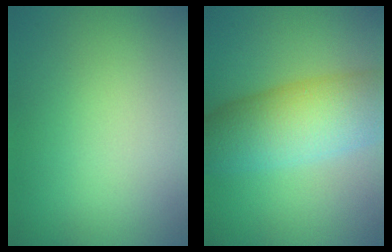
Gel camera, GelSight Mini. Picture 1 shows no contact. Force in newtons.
{"total": 9.0, "press": 9.0, "slide": 0.1}